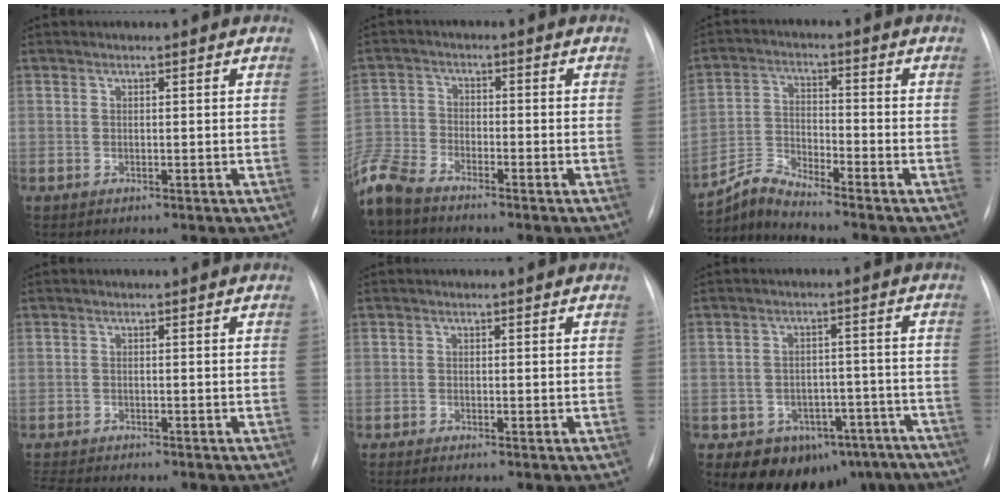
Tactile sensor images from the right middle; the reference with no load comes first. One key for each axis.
{"total": 9.6, "fx": -8.2, "fy": 3.1, "fz": 4.1, "tx": -0.101, "ty": -0.016, "tz": -0.162}
{"total": 5.7, "fx": -5.5, "fy": -1.3, "fz": 0.0, "tx": -0.024, "ty": -0.011, "tz": -0.108}
{"total": 5.8, "fx": -5.3, "fy": 0.8, "fz": 2.1, "tx": -0.037, "ty": -0.011, "tz": -0.081}
{"total": 1.3, "fx": -1.0, "fy": -0.3, "fz": 0.7, "tx": -0.014, "ty": -0.003, "tz": -0.014}
{"total": 13.1, "fx": -10.0, "fy": 7.8, "fz": 3.2, "tx": -0.023, "ty": 0.040, "tz": -0.116}